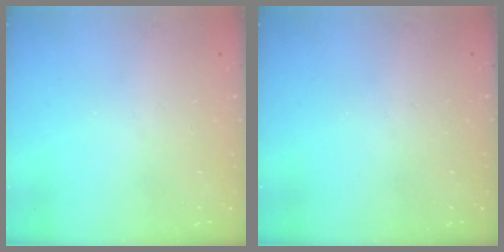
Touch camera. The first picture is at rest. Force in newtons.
{"total": 0.0}